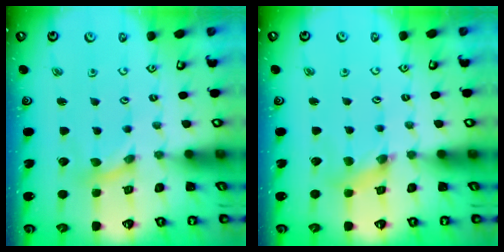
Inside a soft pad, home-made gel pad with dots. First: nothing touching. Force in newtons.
{"total": 1.8, "press": 1.8, "slide": 0.3}